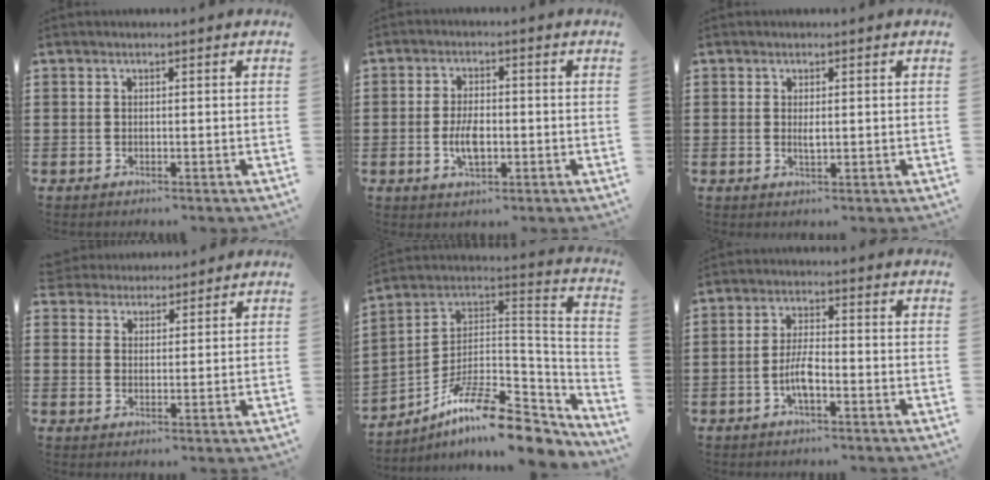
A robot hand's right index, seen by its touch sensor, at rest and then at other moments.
{"total": 4.7, "force": [-0.9, 2.2, 4.0], "torque": [-0.086, 0.000, -0.018]}
{"total": 1.4, "force": [0.1, 0.4, 1.4], "torque": [-0.026, 0.000, 0.002]}
{"total": 3.5, "force": [3.3, 1.0, -0.6], "torque": [-0.002, -0.006, 0.065]}
{"total": 13.5, "force": [-9.6, 3.6, 8.8], "torque": [-0.155, 0.021, -0.172]}
{"total": 4.6, "force": [-1.6, 1.4, 4.1], "torque": [-0.091, 0.000, -0.035]}